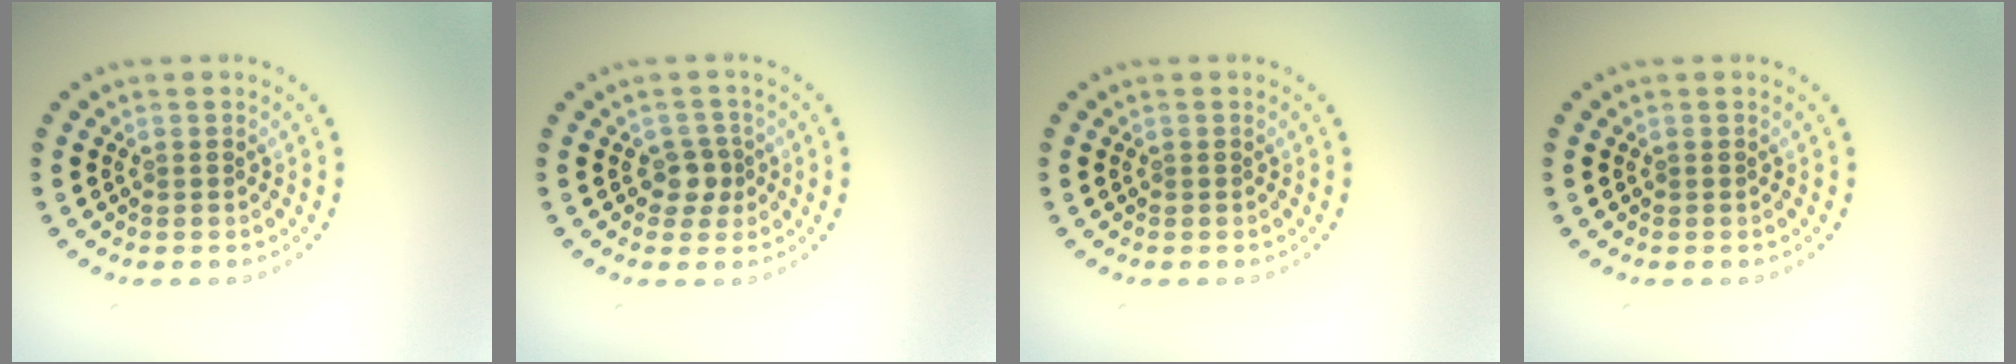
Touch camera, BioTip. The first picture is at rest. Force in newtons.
{"total": 1.8, "press": 1.5, "slide": 1.0}
{"total": 0.0}
{"total": 0.0}